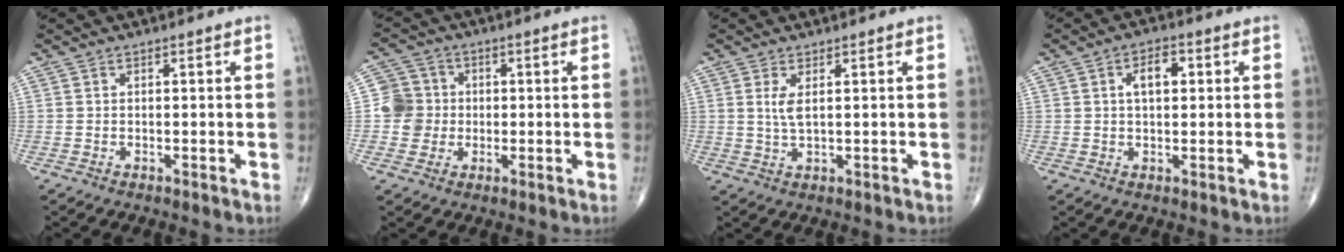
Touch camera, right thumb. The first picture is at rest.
{"total": 6.3, "force": [-0.3, 6.2, 1.2], "torque": [0.006, 0.011, -0.013]}
{"total": 3.0, "force": [0.9, 1.0, 2.7], "torque": [-0.060, -0.007, 0.025]}
{"total": 5.1, "force": [1.2, 2.8, 4.1], "torque": [-0.062, 0.007, 0.017]}